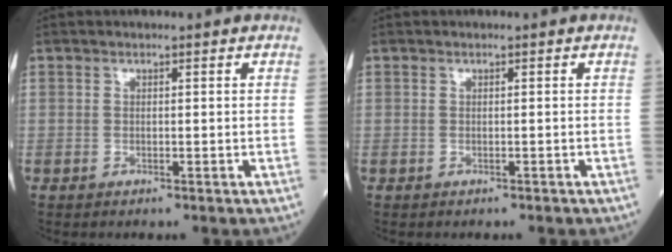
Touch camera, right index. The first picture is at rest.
{"total": 0.8, "force": [-0.4, 0.4, 0.5], "torque": [-0.019, 0.001, 0.001]}